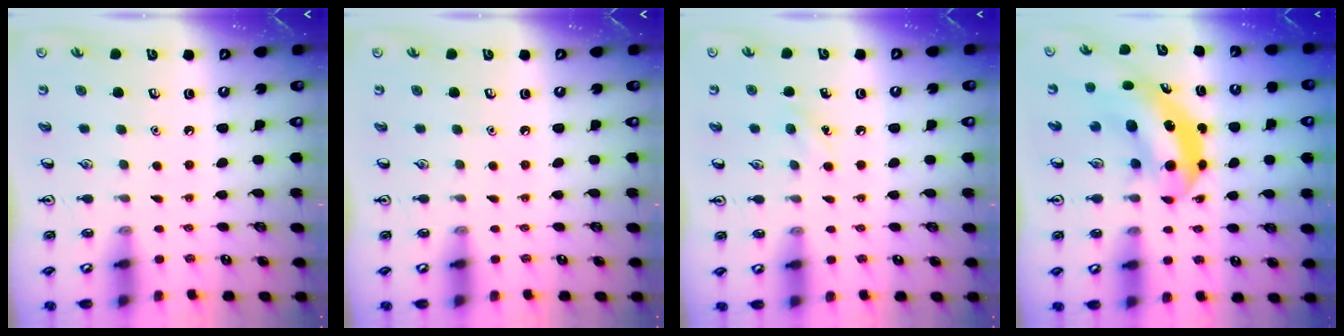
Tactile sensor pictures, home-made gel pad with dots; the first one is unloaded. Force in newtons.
{"total": 0.0}
{"total": 5.4, "press": 5.1, "slide": 1.7}
{"total": 5.6, "press": 5.4, "slide": 1.5}